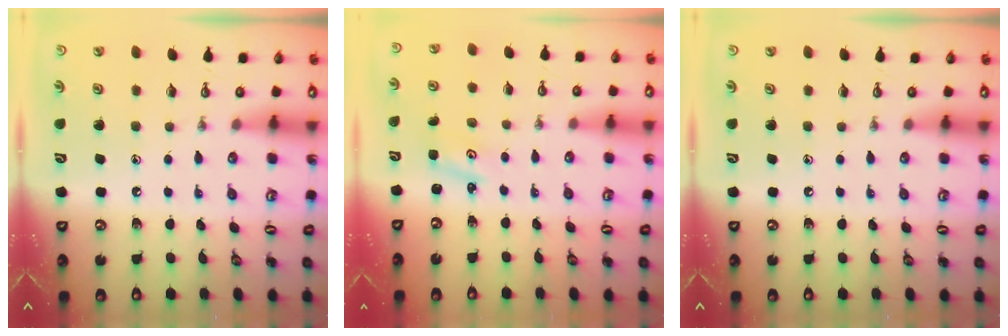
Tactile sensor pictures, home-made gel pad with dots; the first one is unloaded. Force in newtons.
{"total": 1.4, "press": 1.4, "slide": 0.2}
{"total": 0.0}